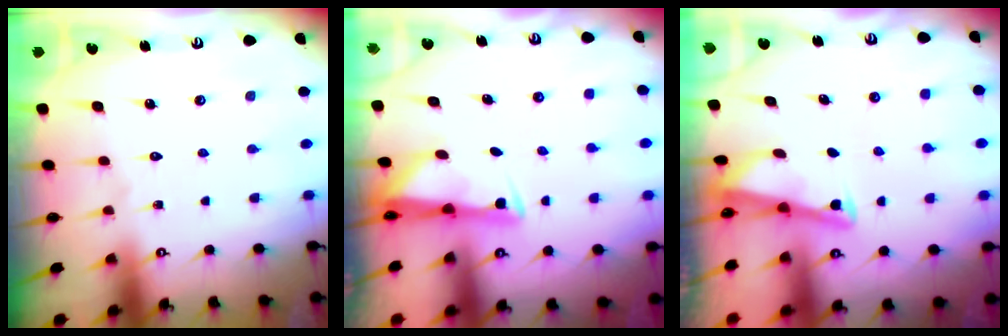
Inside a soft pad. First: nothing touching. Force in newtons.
{"total": 2.9, "press": 2.9, "slide": 0.4}
{"total": 2.8, "press": 2.8, "slide": 0.3}